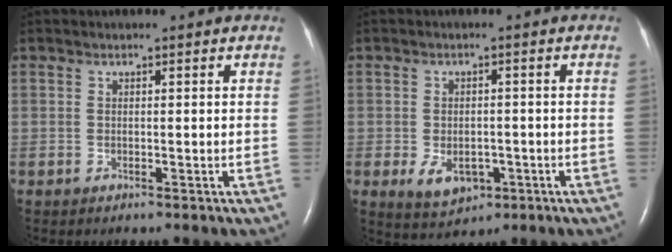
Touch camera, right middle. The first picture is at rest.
{"total": 5.5, "force": [-2.1, 3.6, 3.6], "torque": [-0.064, -0.003, -0.020]}